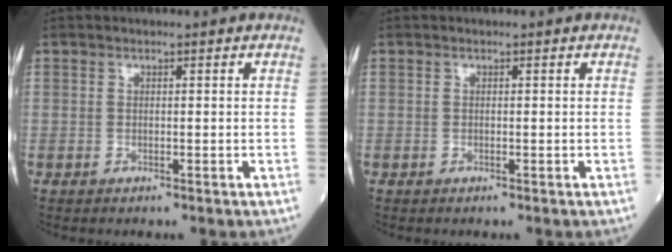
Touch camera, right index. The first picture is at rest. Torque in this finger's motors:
{"motor_torque": [0.00, 0.00, 0.00, -0.01]}